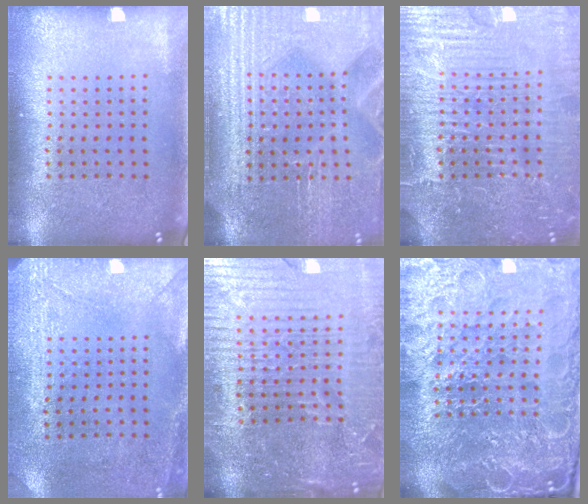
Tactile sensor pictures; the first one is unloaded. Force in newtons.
{"total": 4.1, "press": 3.9, "slide": 1.3}
{"total": 7.7, "press": 7.7, "slide": 1.0}
{"total": 2.9, "press": 2.3, "slide": 1.8}
{"total": 6.1, "press": 5.4, "slide": 2.8}
{"total": 6.8, "press": 6.0, "slide": 3.3}